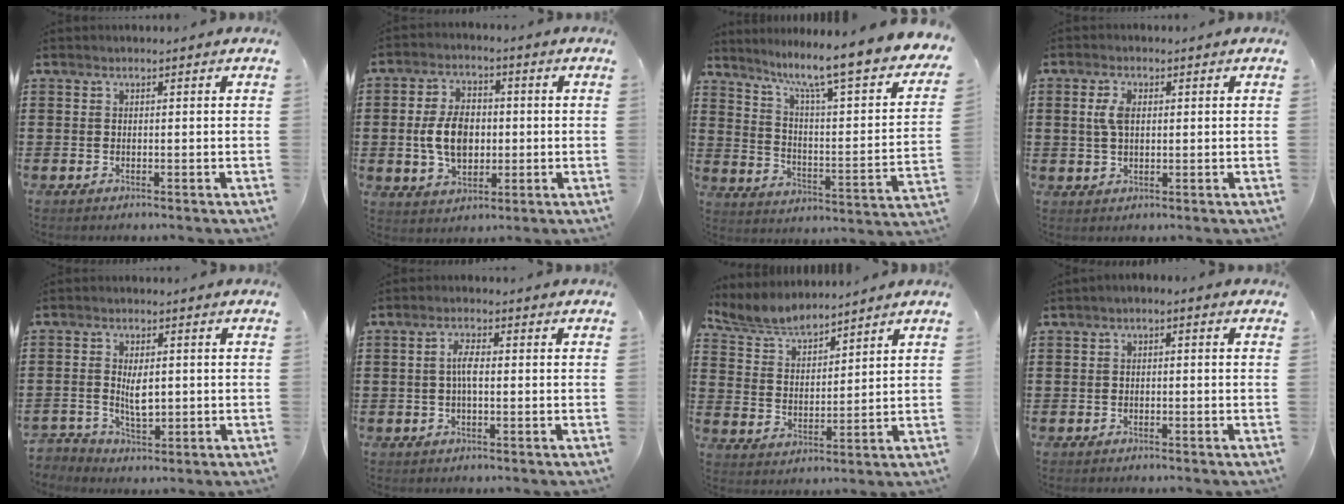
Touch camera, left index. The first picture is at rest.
{"total": 8.0, "force": [-0.3, 5.2, 6.0], "torque": [-0.135, 0.004, -0.014]}
{"total": 8.2, "force": [6.4, 0.0, 5.2], "torque": [-0.112, -0.059, 0.092]}
{"total": 3.5, "force": [0.8, 1.8, 2.8], "torque": [-0.063, 0.009, 0.013]}
{"total": 3.5, "force": [-0.3, 2.2, 2.7], "torque": [-0.047, 0.001, -0.009]}
{"total": 3.0, "force": [-0.1, 1.1, 2.8], "torque": [-0.062, 0.003, -0.007]}
{"total": 5.5, "force": [5.2, 1.1, 1.4], "torque": [-0.049, -0.016, 0.093]}
{"total": 1.1, "force": [-1.0, 0.2, 0.4], "torque": [-0.010, 0.000, -0.021]}